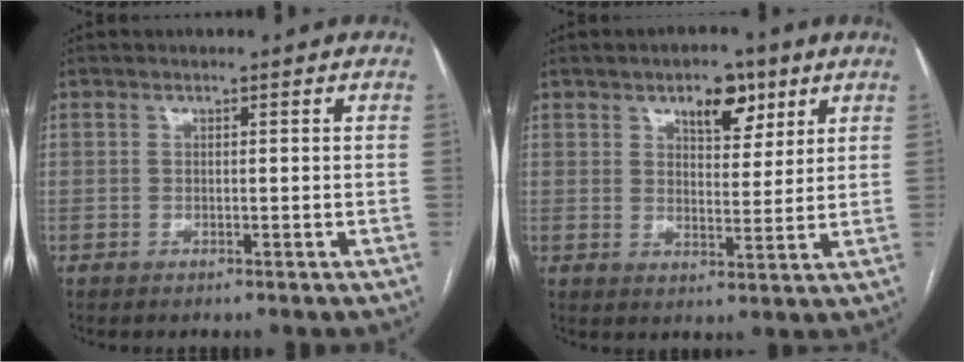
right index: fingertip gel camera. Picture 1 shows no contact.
{"total": 6.9, "force": [4.0, 3.3, 4.5], "torque": [-0.064, 0.006, 0.062]}